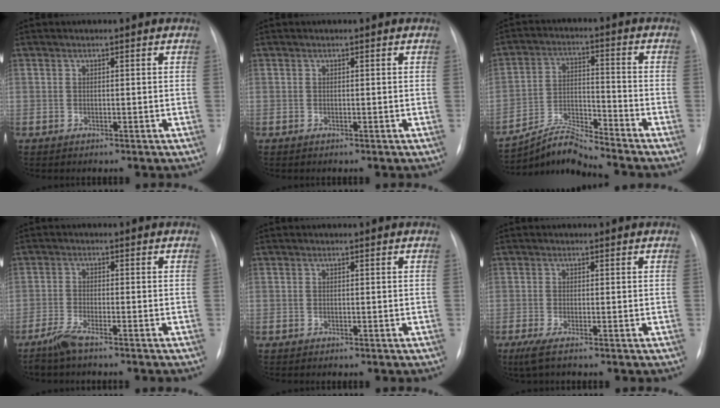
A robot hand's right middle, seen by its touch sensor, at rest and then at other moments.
{"total": 0.0}
{"total": 7.4, "force": [-7.2, -1.4, 0.9], "torque": [-0.029, 0.009, -0.131]}
{"total": 3.3, "force": [-2.7, -0.1, 1.9], "torque": [-0.050, -0.008, -0.059]}
{"total": 0.0}
{"total": 2.1, "force": [-1.2, 0.0, 1.7], "torque": [-0.042, -0.011, -0.025]}